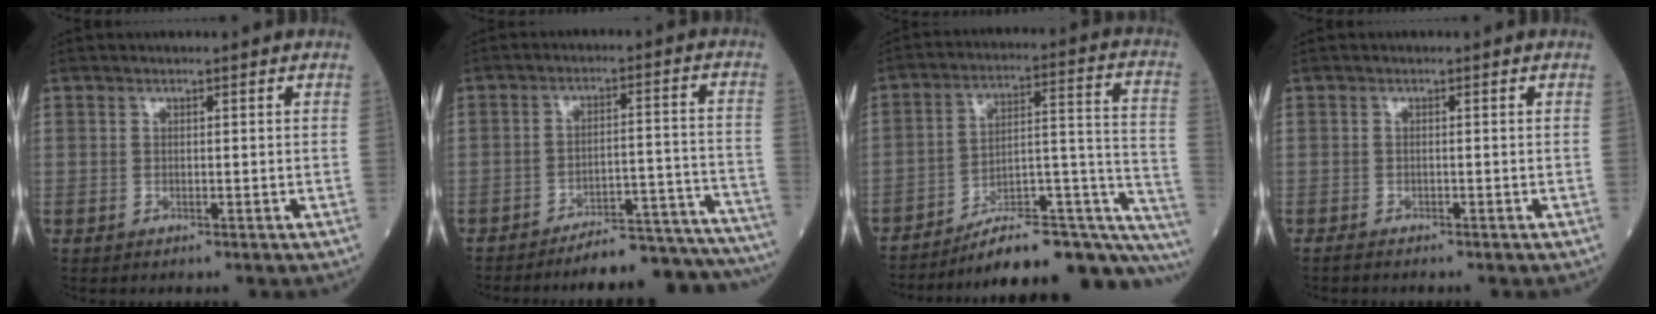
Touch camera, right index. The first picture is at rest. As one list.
[{"total": 18.7, "force": [-18.2, 0.9, 4.6], "torque": [-0.012, 0.019, -0.237]}, {"total": 24.0, "force": [-19.7, 3.9, 13.1], "torque": [-0.103, 0.039, -0.278]}, {"total": 1.1, "force": [-1.0, 0.1, 0.3], "torque": [-0.011, -0.003, -0.017]}]